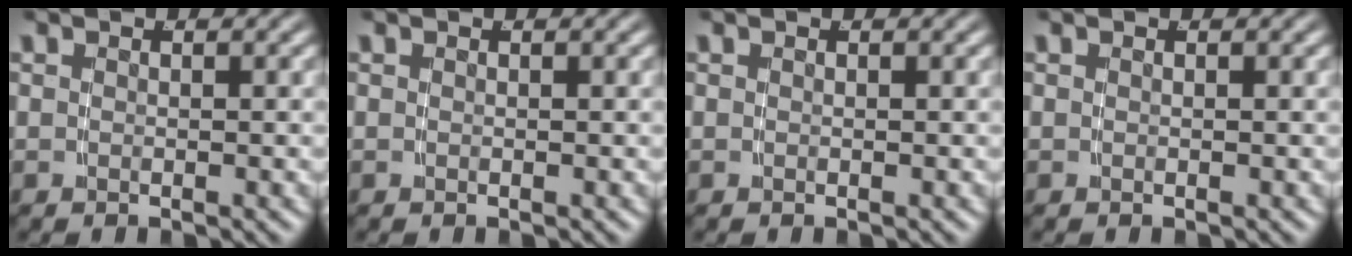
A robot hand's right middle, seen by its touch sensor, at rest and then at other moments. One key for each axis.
{"total": 0.0}
{"total": 0.0}
{"total": 0.0}